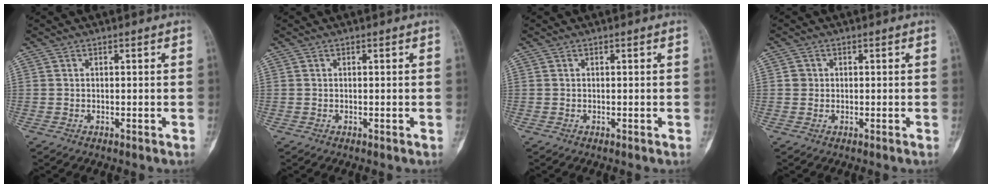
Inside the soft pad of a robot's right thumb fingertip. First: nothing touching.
{"total": 0.0}
{"total": 0.0}
{"total": 1.2, "force": [0.1, 1.2, 0.3], "torque": [0.000, 0.003, 0.000]}